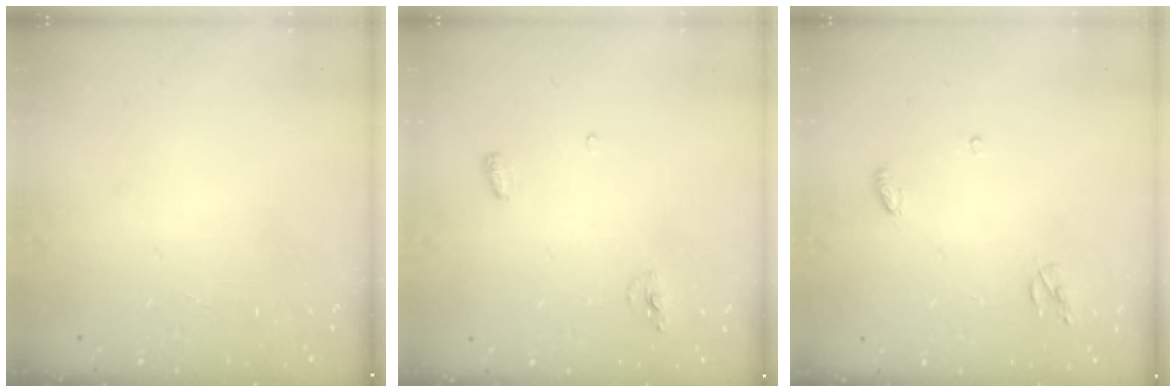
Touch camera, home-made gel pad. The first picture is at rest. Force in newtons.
{"total": 5.4, "press": 5.2, "slide": 1.4}
{"total": 4.7, "press": 4.7, "slide": 0.1}